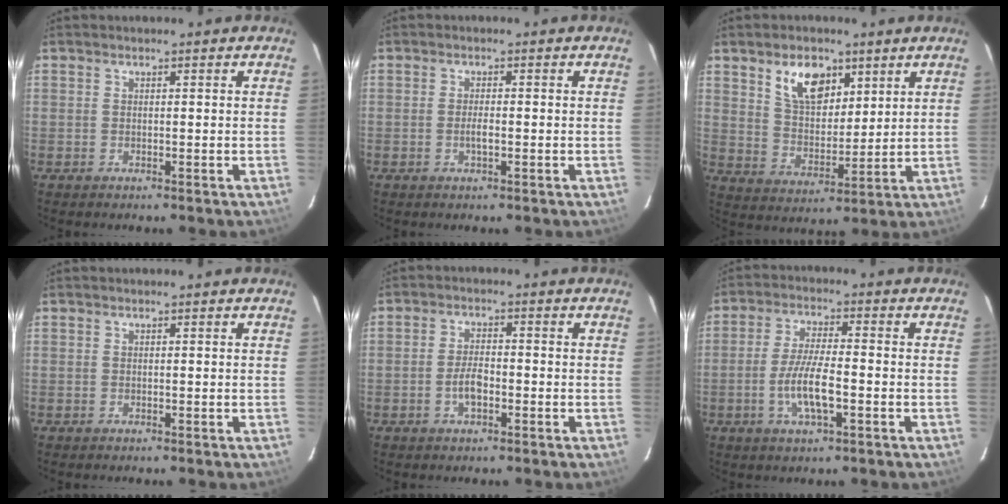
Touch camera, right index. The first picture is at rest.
{"total": 1.7, "force": [-0.6, 0.4, 1.6], "torque": [-0.031, -0.002, -0.011]}
{"total": 9.8, "force": [5.5, 5.6, 5.9], "torque": [-0.099, 0.009, 0.107]}
{"total": 0.0}
{"total": 4.0, "force": [-1.5, 1.8, 3.2], "torque": [-0.067, 0.004, -0.027]}
{"total": 7.9, "force": [-2.6, 1.8, 7.2], "torque": [-0.146, -0.005, -0.050]}